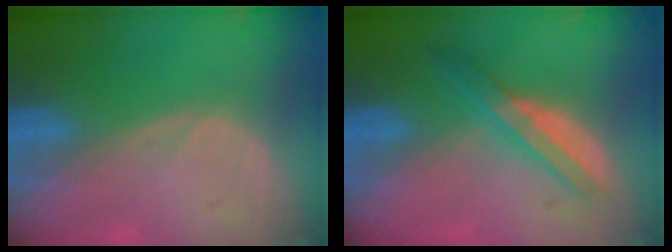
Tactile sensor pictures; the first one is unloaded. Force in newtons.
{"total": 4.9, "press": 4.8, "slide": 0.7}